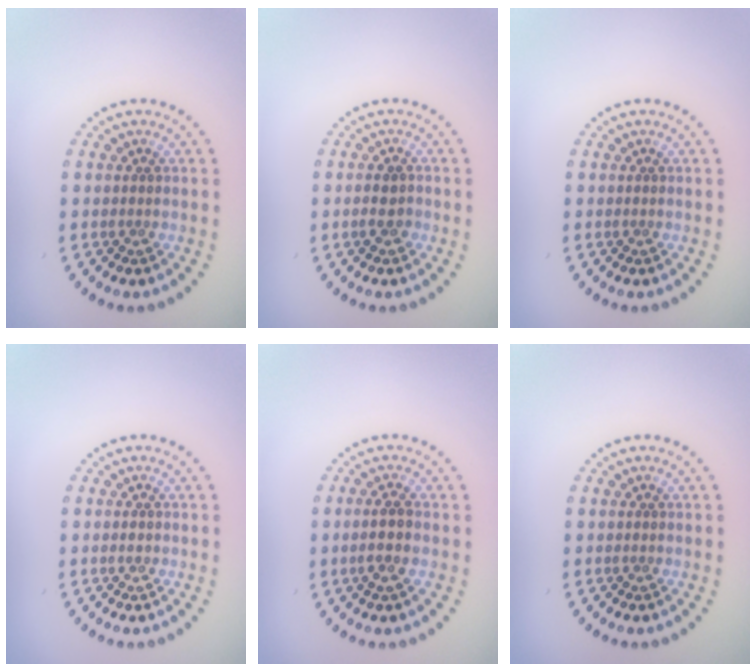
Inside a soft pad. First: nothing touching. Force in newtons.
{"total": 1.5, "press": 1.4, "slide": 0.5}
{"total": 0.0}
{"total": 0.7, "press": 0.7, "slide": 0.1}
{"total": 2.1, "press": 1.9, "slide": 0.9}
{"total": 0.0}